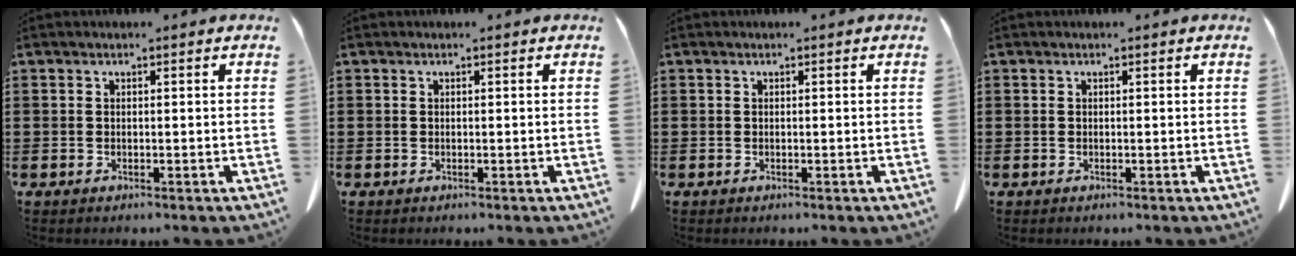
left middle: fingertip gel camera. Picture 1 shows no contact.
{"total": 0.0}
{"total": 0.0}
{"total": 0.0}